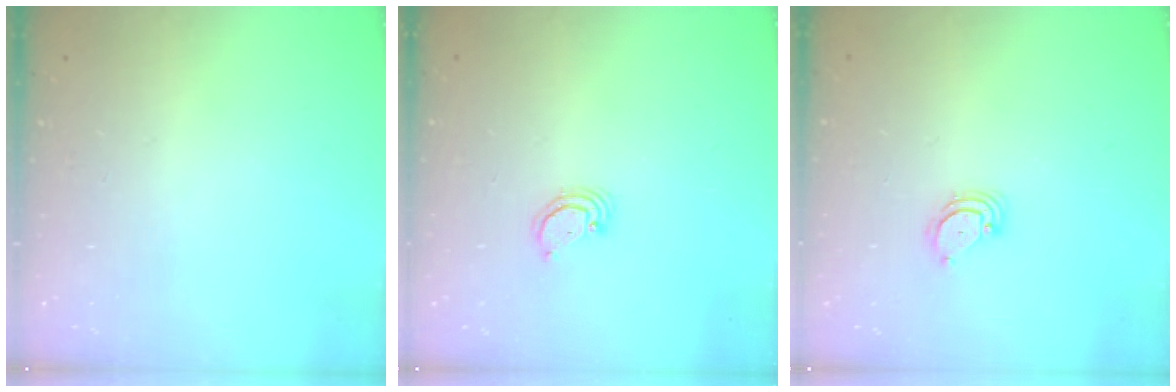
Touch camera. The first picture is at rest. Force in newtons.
{"total": 2.5, "press": 2.5, "slide": 0.2}
{"total": 3.3, "press": 3.3, "slide": 0.3}